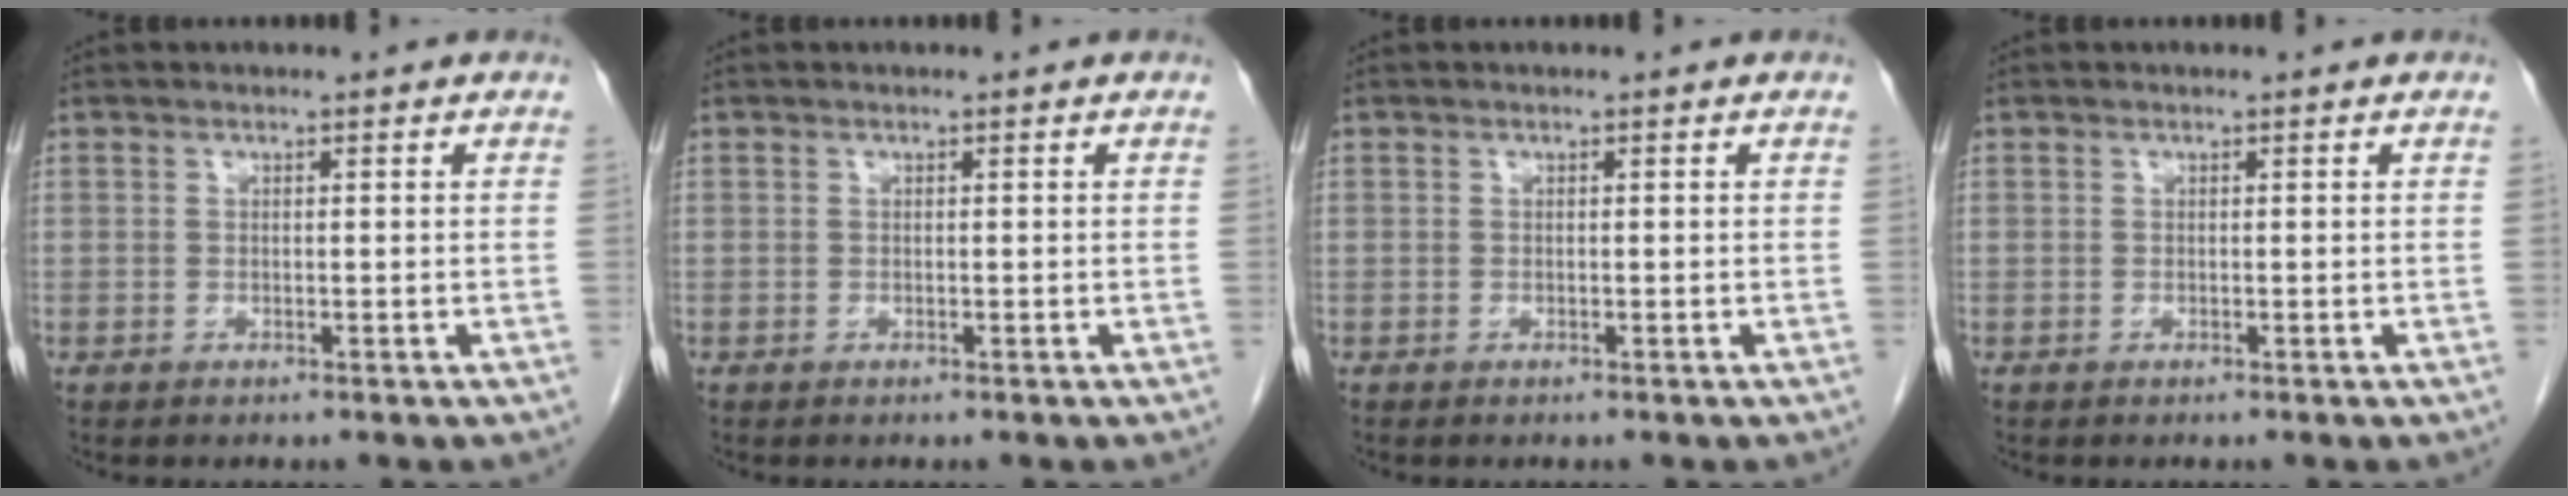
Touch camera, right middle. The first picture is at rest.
{"total": 0.0}
{"total": 0.0}
{"total": 0.0}